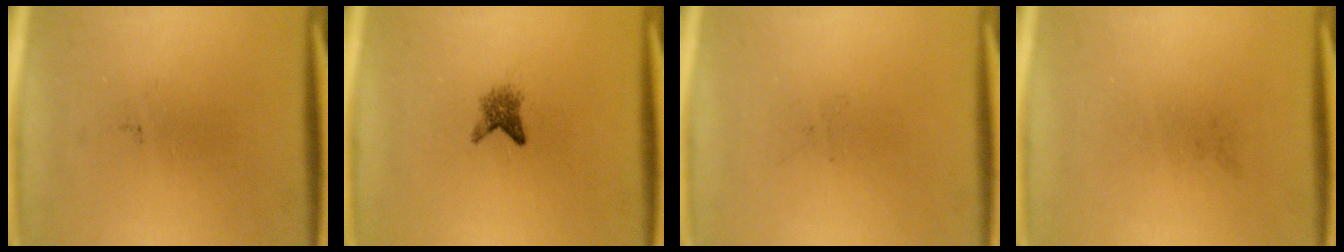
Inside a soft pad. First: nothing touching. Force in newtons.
{"total": 2.1}
{"total": 0.0}
{"total": 0.0}